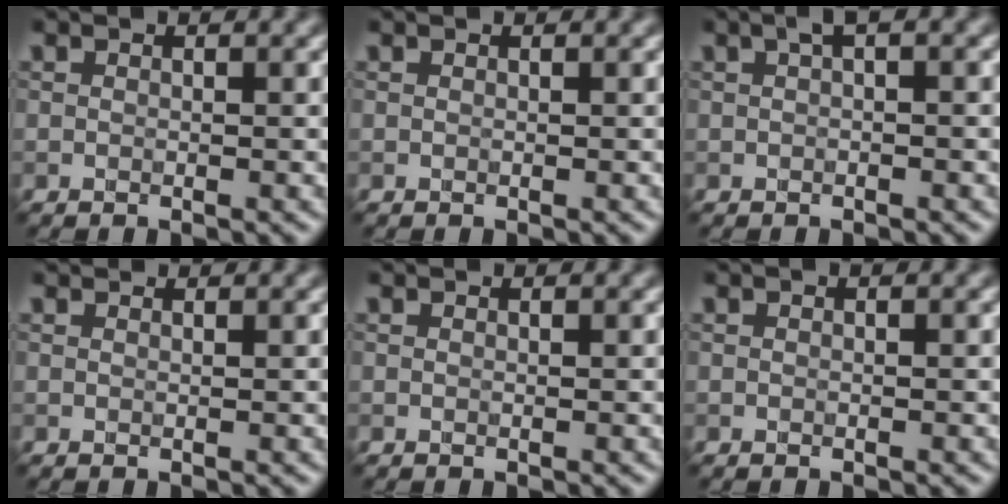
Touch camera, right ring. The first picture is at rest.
{"total": 0.0}
{"total": 1.0, "force": [0.3, 0.1, 1.0], "torque": [-0.018, 0.005, 0.006]}
{"total": 1.0, "force": [0.9, 0.2, 0.2], "torque": [-0.008, -0.003, 0.008]}
{"total": 0.0}
{"total": 0.0}